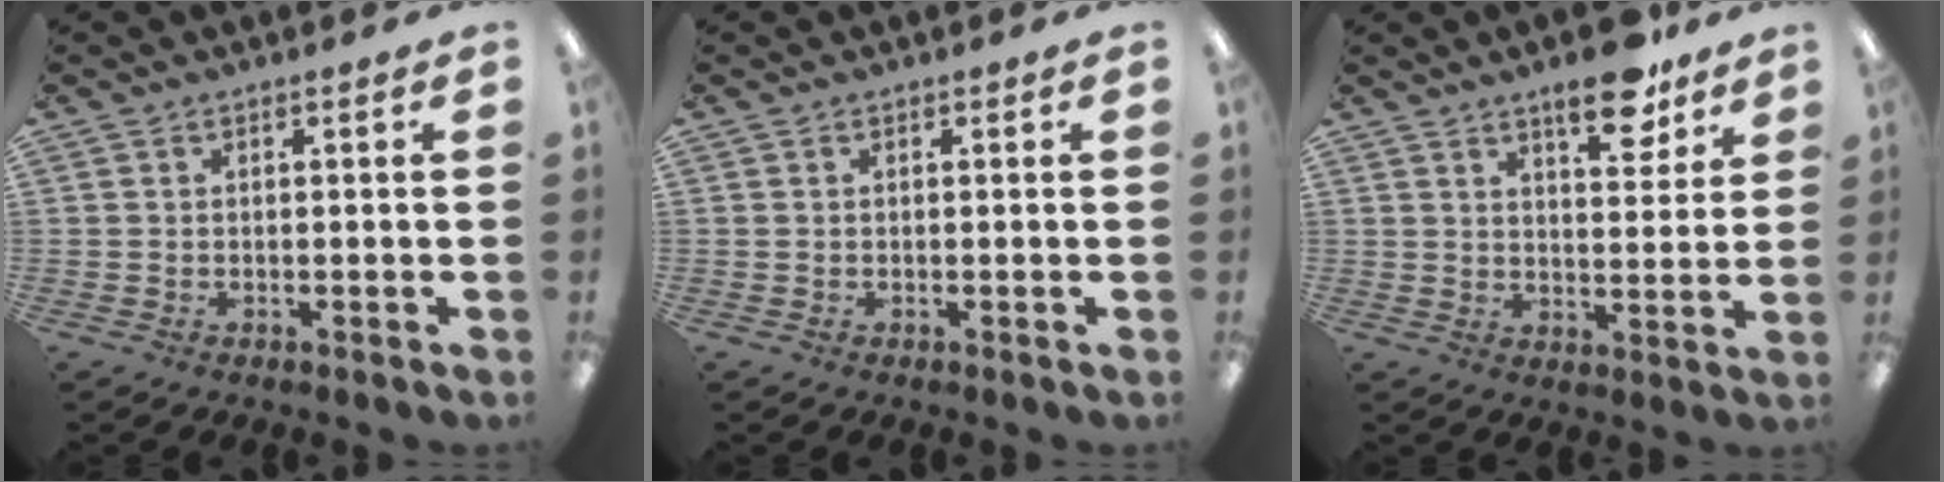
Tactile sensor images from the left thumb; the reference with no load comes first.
{"total": 0.0}
{"total": 10.7, "force": [7.4, 3.9, 6.6], "torque": [-0.074, -0.044, 0.120]}